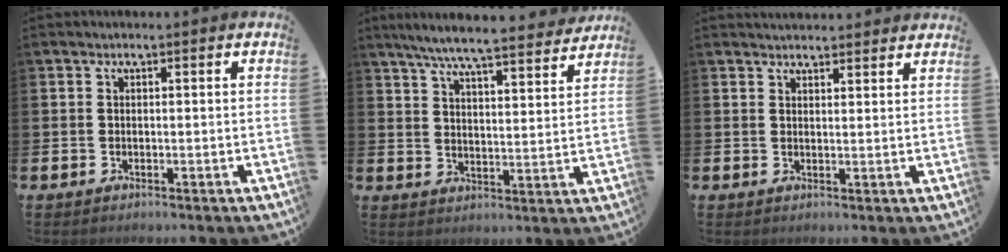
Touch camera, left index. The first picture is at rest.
{"total": 7.3, "force": [6.9, 0.3, 2.6], "torque": [-0.063, -0.046, 0.118]}
{"total": 2.6, "force": [2.6, 0.4, 0.0], "torque": [-0.004, -0.011, 0.047]}